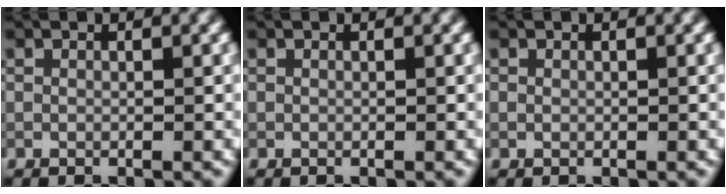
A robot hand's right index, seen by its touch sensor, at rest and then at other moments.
{"total": 0.0}
{"total": 0.0}